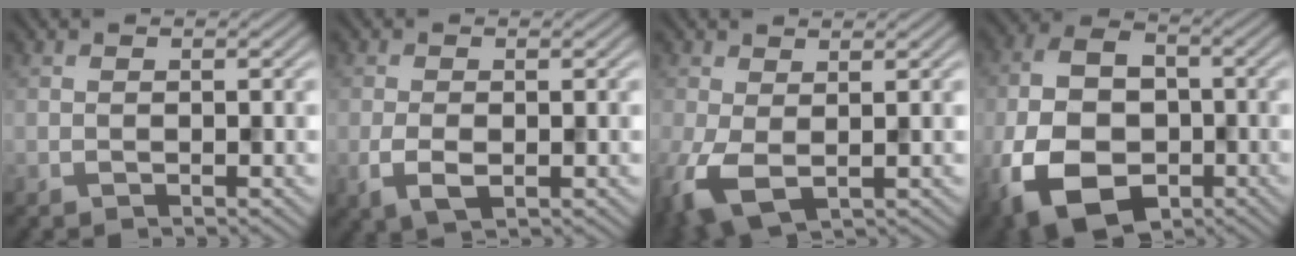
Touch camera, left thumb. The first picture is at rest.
{"total": 3.2, "force": [-0.9, 1.7, 2.5], "torque": [-0.062, -0.011, -0.015]}
{"total": 5.2, "force": [-0.9, 3.0, 4.2], "torque": [-0.113, -0.008, -0.021]}
{"total": 13.9, "force": [-5.0, 9.4, 8.9], "torque": [-0.196, -0.026, -0.096]}